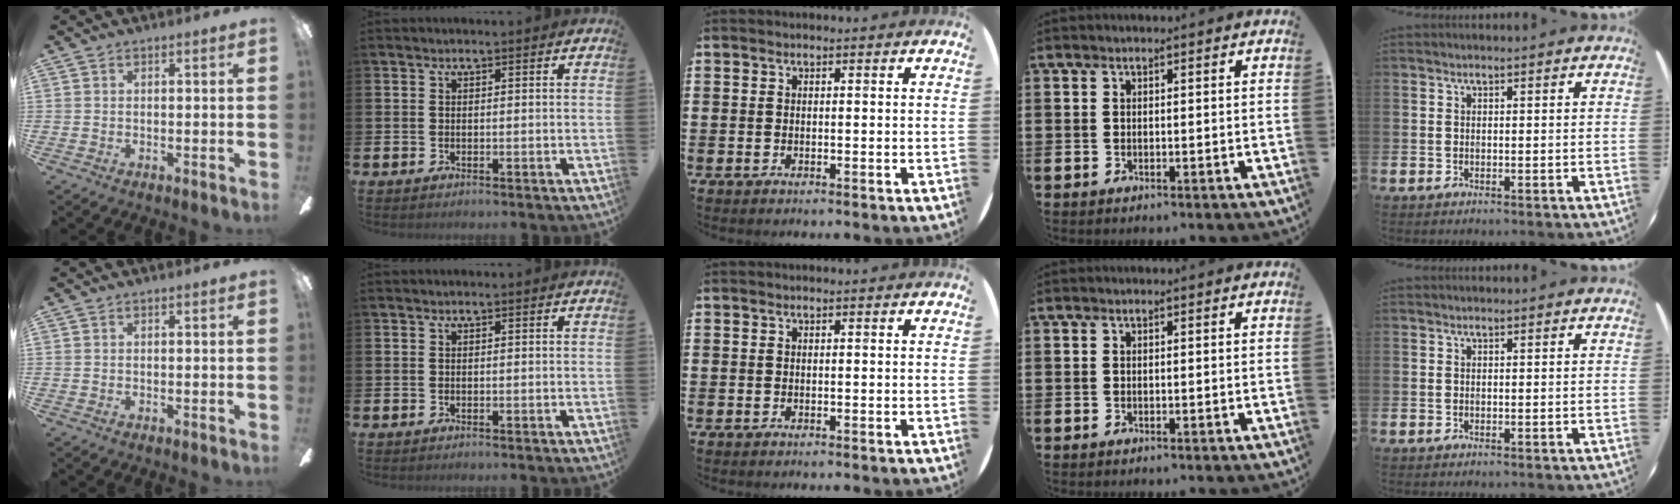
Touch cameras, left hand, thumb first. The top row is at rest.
{}